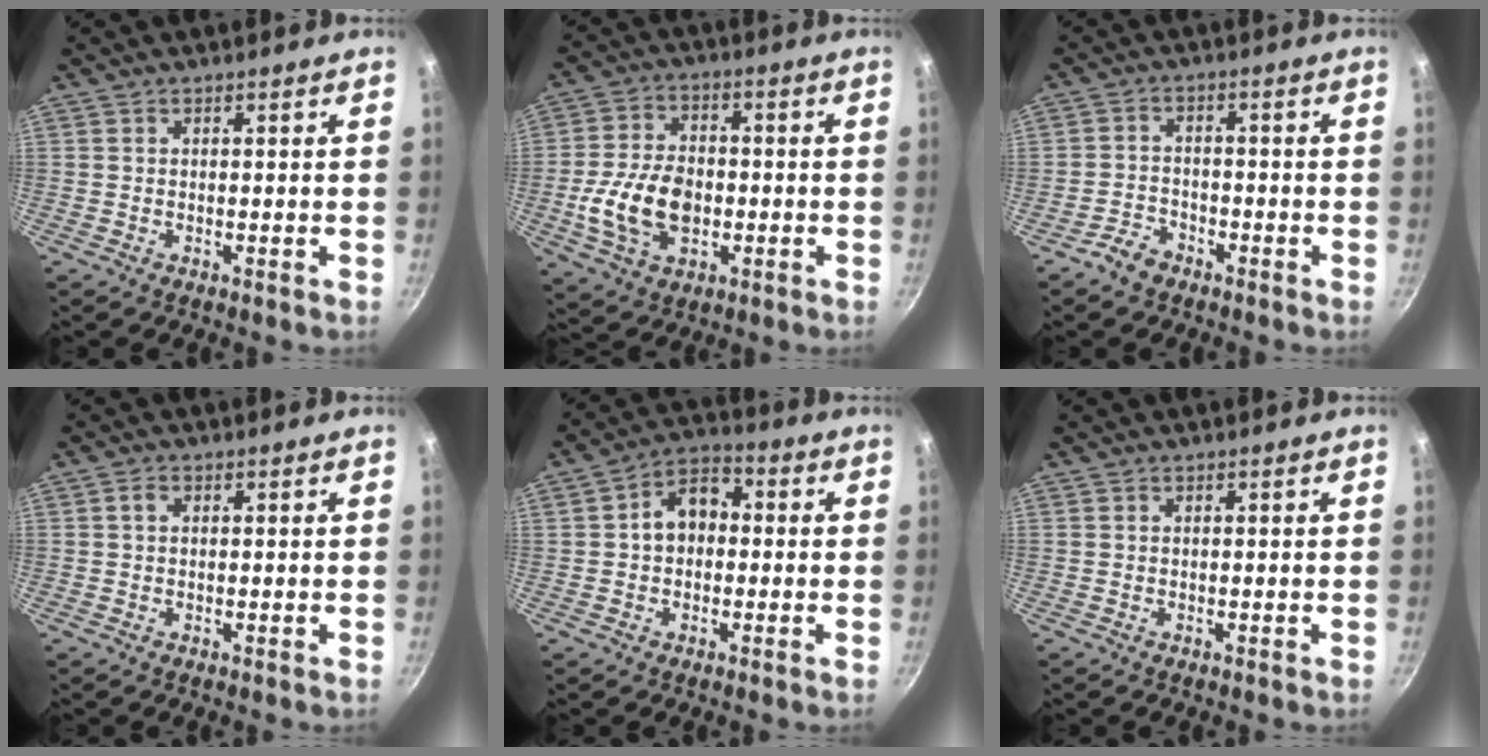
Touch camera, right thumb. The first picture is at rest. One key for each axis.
{"total": 14.5, "fx": -2.6, "fy": 9.5, "fz": 10.7, "tx": -0.187, "ty": 0.017, "tz": -0.048}
{"total": 4.1, "fx": -3.0, "fy": 2.4, "fz": 1.3, "tx": -0.017, "ty": 0.034, "tz": -0.056}
{"total": 1.4, "fx": 0.4, "fy": 1.1, "fz": 0.9, "tx": -0.016, "ty": 0.005, "tz": 0.004}
{"total": 8.3, "fx": 0.3, "fy": 6.1, "fz": 5.6, "tx": -0.051, "ty": 0.027, "tz": -0.009}
{"total": 0.0}